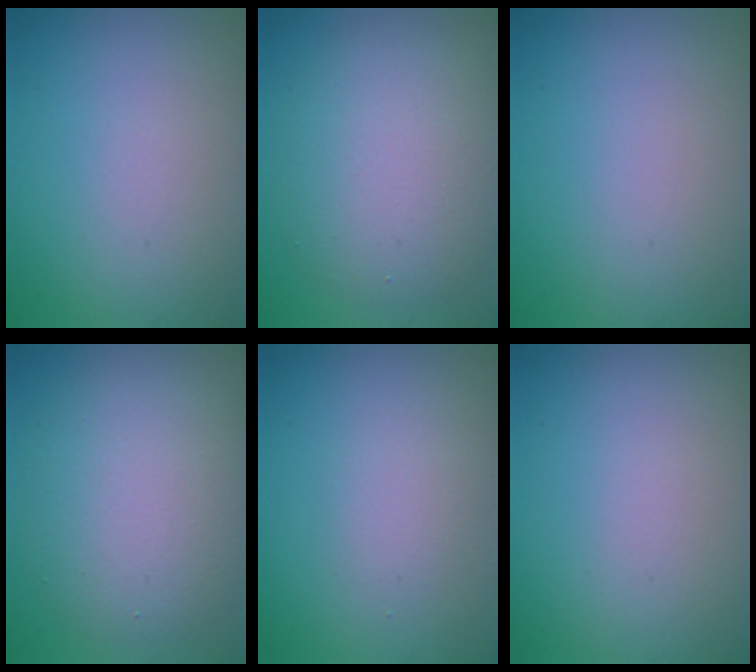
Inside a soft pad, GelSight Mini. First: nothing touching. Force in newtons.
{"total": 6.8, "press": 6.8, "slide": 0.5}
{"total": 0.0}
{"total": 7.1, "press": 7.1, "slide": 0.3}
{"total": 1.5, "press": 1.5, "slide": 0.0}
{"total": 0.0}